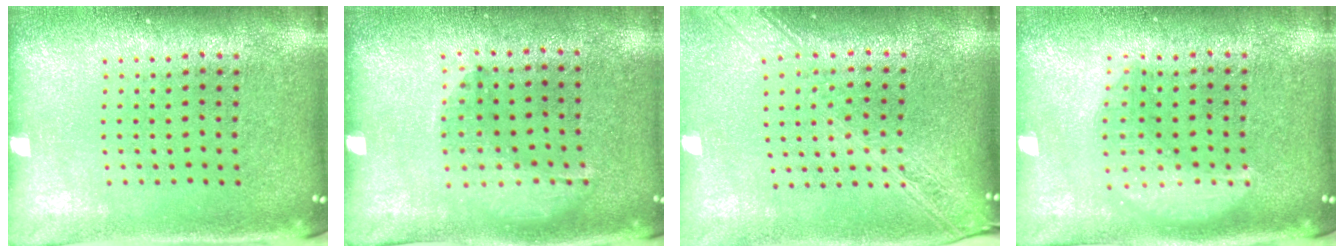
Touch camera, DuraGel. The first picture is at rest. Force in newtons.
{"total": 1.3, "press": 0.8, "slide": 1.0}
{"total": 2.3, "press": 1.9, "slide": 1.3}
{"total": 2.9, "press": 2.9, "slide": 0.3}